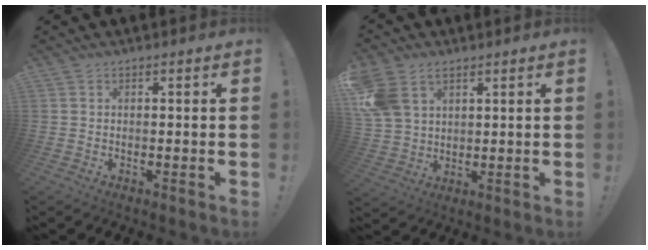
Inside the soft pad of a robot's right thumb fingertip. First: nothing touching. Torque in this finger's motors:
{"motor_torque": [-0.41, 1.14, 0.35, 0.04, 0.39]}